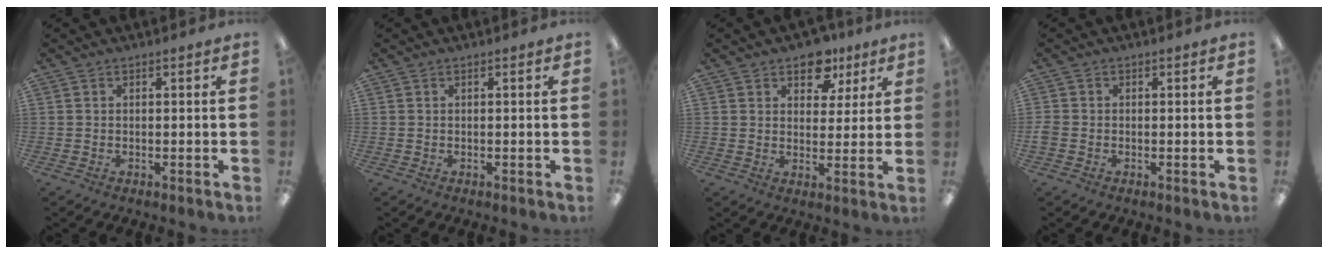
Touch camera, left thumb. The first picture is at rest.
{"total": 0.0}
{"total": 11.9, "force": [8.0, 6.7, 5.7], "torque": [-0.075, -0.036, 0.140]}
{"total": 1.2, "force": [-0.7, 1.0, 0.2], "torque": [-0.001, 0.002, -0.013]}